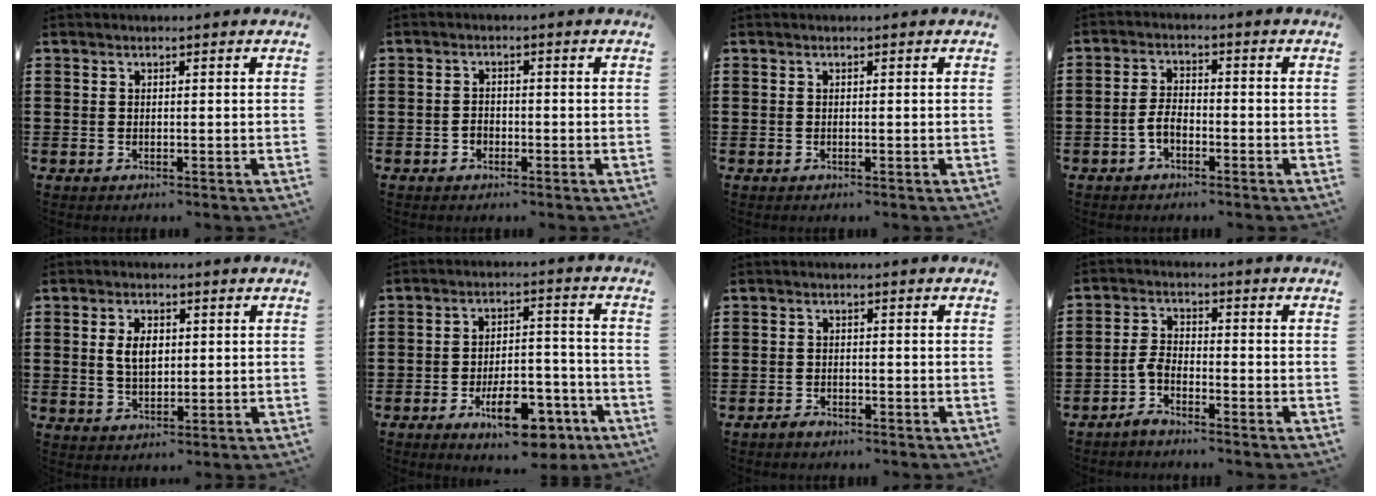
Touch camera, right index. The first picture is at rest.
{"total": 1.4, "force": [-0.7, 1.0, 0.6], "torque": [-0.014, -0.001, -0.015]}
{"total": 0.0}
{"total": 3.4, "force": [-1.7, 1.7, 2.5], "torque": [-0.060, 0.000, -0.037]}
{"total": 4.2, "force": [0.7, 2.5, 3.4], "torque": [-0.063, 0.008, 0.009]}
{"total": 10.3, "force": [-6.2, 4.1, 7.1], "torque": [-0.109, 0.019, -0.107]}
{"total": 1.3, "force": [-1.2, 0.5, 0.3], "torque": [-0.010, -0.001, -0.024]}
{"total": 3.1, "force": [-2.4, 1.1, 1.6], "torque": [-0.046, 0.005, -0.054]}